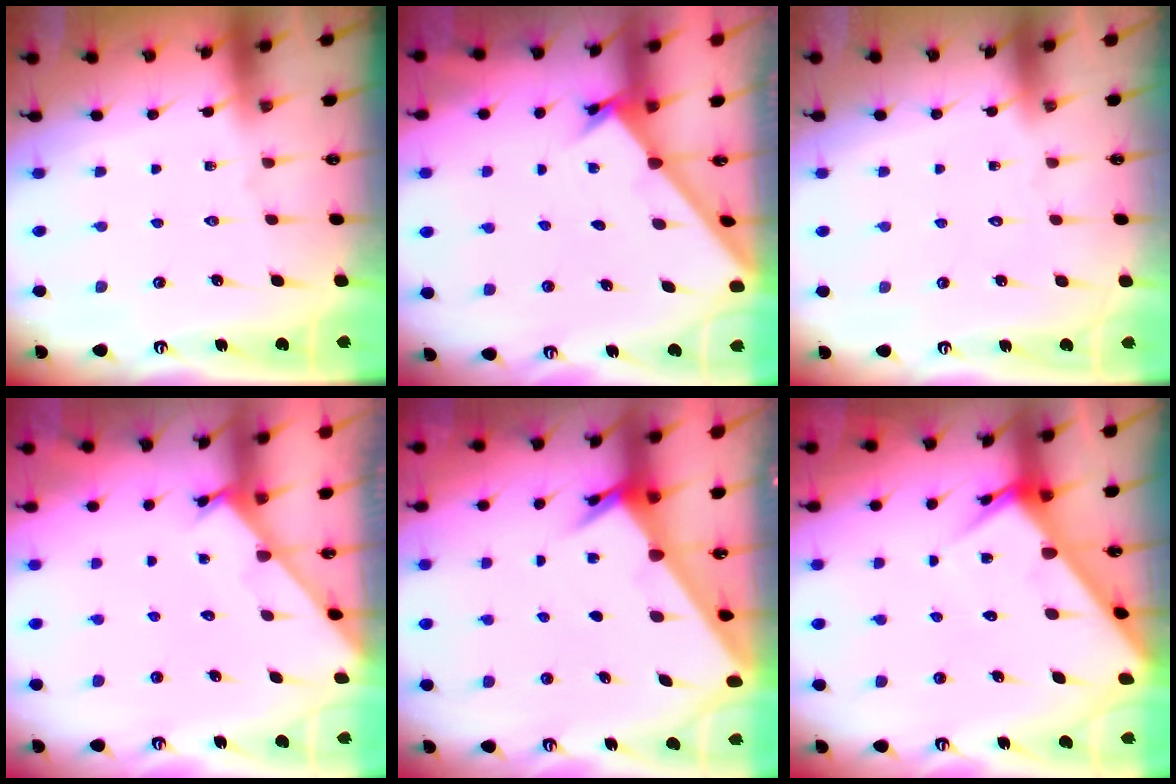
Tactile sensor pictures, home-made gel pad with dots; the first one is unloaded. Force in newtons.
{"total": 1.6, "press": 1.6, "slide": 0.1}
{"total": 1.6, "press": 1.6, "slide": 0.1}
{"total": 1.7, "press": 1.7, "slide": 0.1}
{"total": 3.9, "press": 3.9, "slide": 0.4}
{"total": 6.4, "press": 6.3, "slide": 0.5}